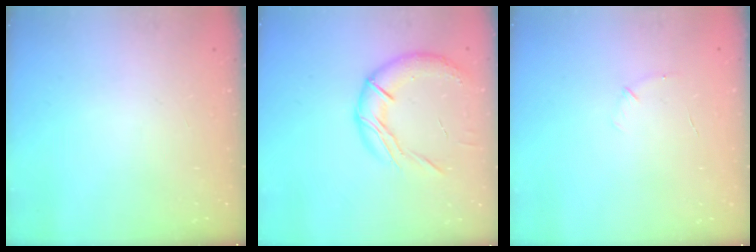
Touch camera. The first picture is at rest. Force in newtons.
{"total": 14.7, "press": 14.6, "slide": 1.7}
{"total": 3.3, "press": 3.2, "slide": 0.9}